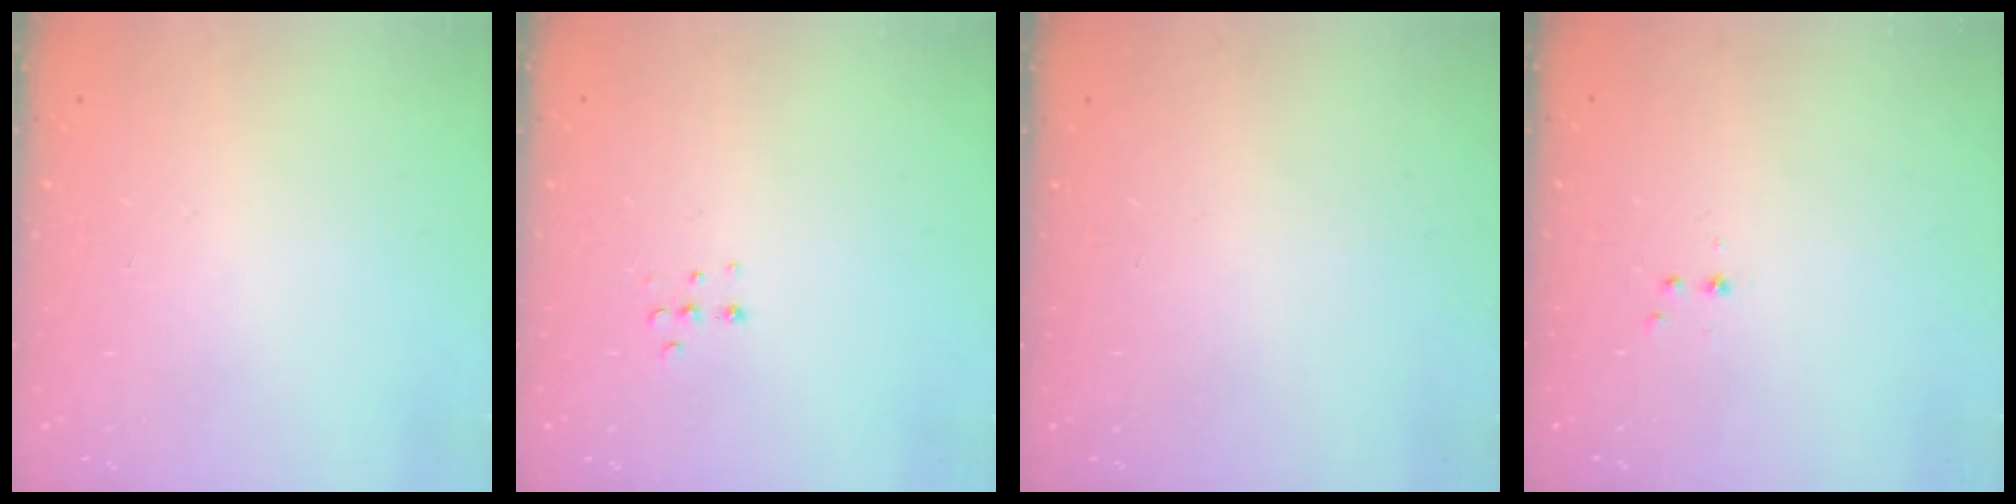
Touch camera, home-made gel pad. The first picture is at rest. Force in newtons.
{"total": 3.8, "press": 3.7, "slide": 0.9}
{"total": 0.0}
{"total": 2.2, "press": 1.9, "slide": 1.2}